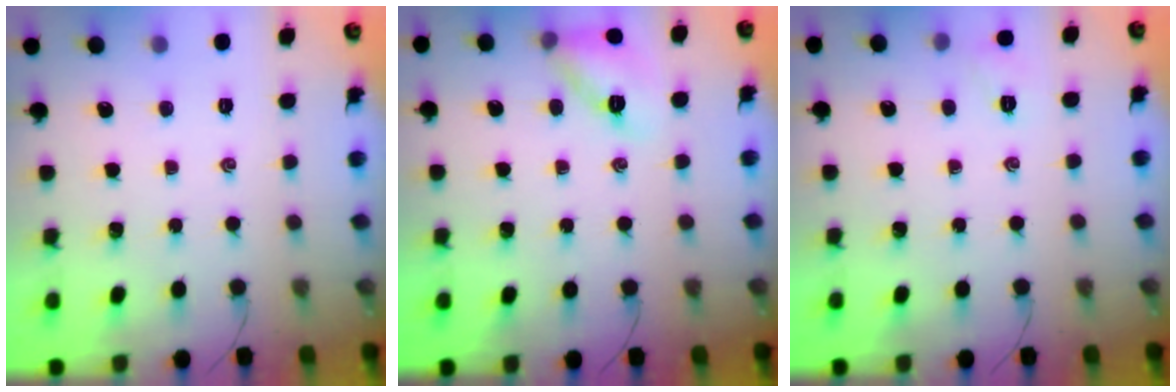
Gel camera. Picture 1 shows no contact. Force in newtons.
{"total": 11.1, "press": 10.8, "slide": 2.7}
{"total": 5.0, "press": 4.8, "slide": 1.2}